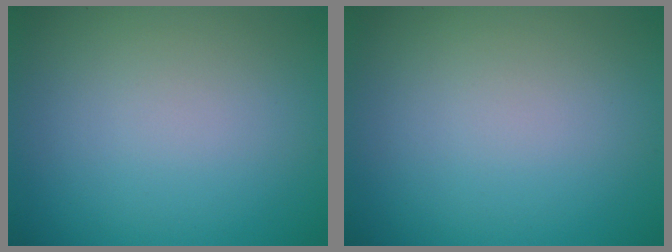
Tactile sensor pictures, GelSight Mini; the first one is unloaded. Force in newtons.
{"total": 0.0}